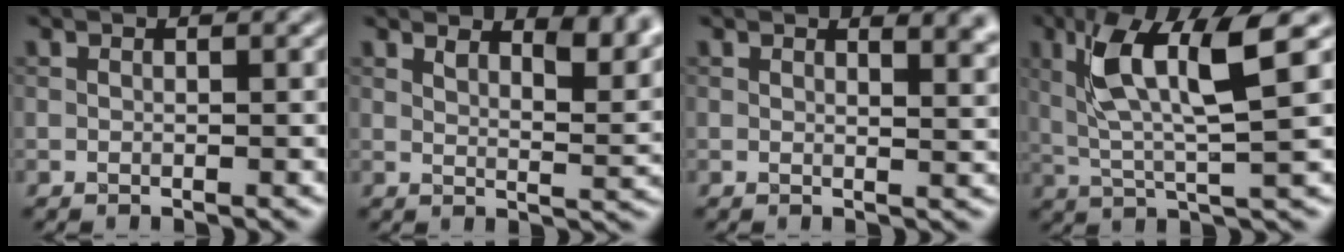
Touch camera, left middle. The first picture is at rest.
{"total": 4.8, "force": [3.4, 1.5, 3.1], "torque": [-0.042, -0.004, 0.053]}
{"total": 3.1, "force": [2.2, 1.1, 1.9], "torque": [-0.012, 0.003, 0.031]}
{"total": 7.8, "force": [2.6, 1.4, 7.3], "torque": [-0.147, 0.006, 0.048]}